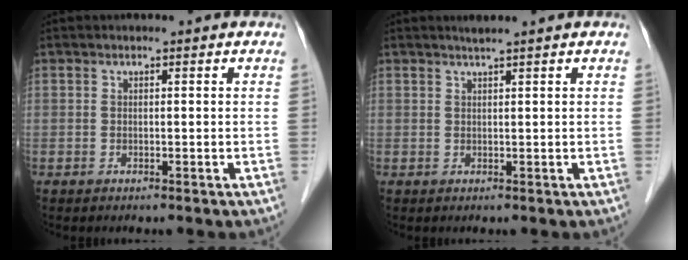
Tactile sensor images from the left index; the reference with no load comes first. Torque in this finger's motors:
{"motor_torque": [-0.62, -0.59, -0.40, 0.00]}